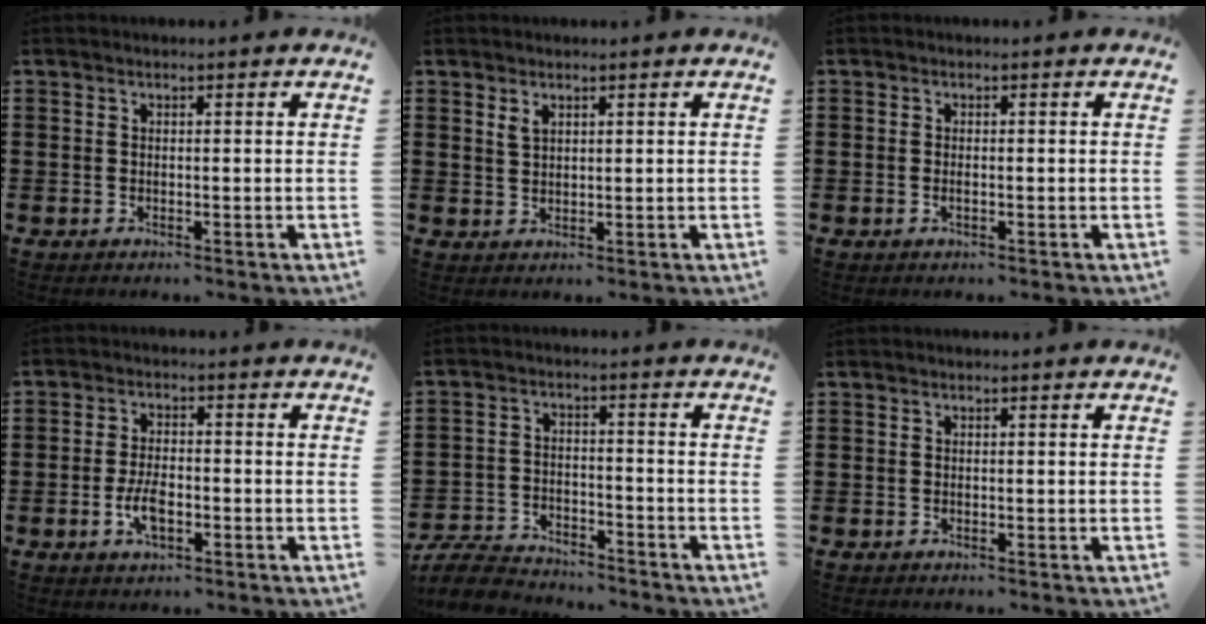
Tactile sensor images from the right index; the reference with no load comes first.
{"total": 1.6, "force": [1.1, 0.9, 0.8], "torque": [-0.019, 0.003, 0.020]}
{"total": 0.7, "force": [-0.2, 0.2, 0.6], "torque": [-0.011, -0.004, -0.003]}
{"total": 4.6, "force": [-1.5, 2.3, 3.7], "torque": [-0.084, 0.000, -0.032]}
{"total": 6.4, "force": [-6.1, 1.5, 1.2], "torque": [-0.040, 0.010, -0.125]}
{"total": 0.0}